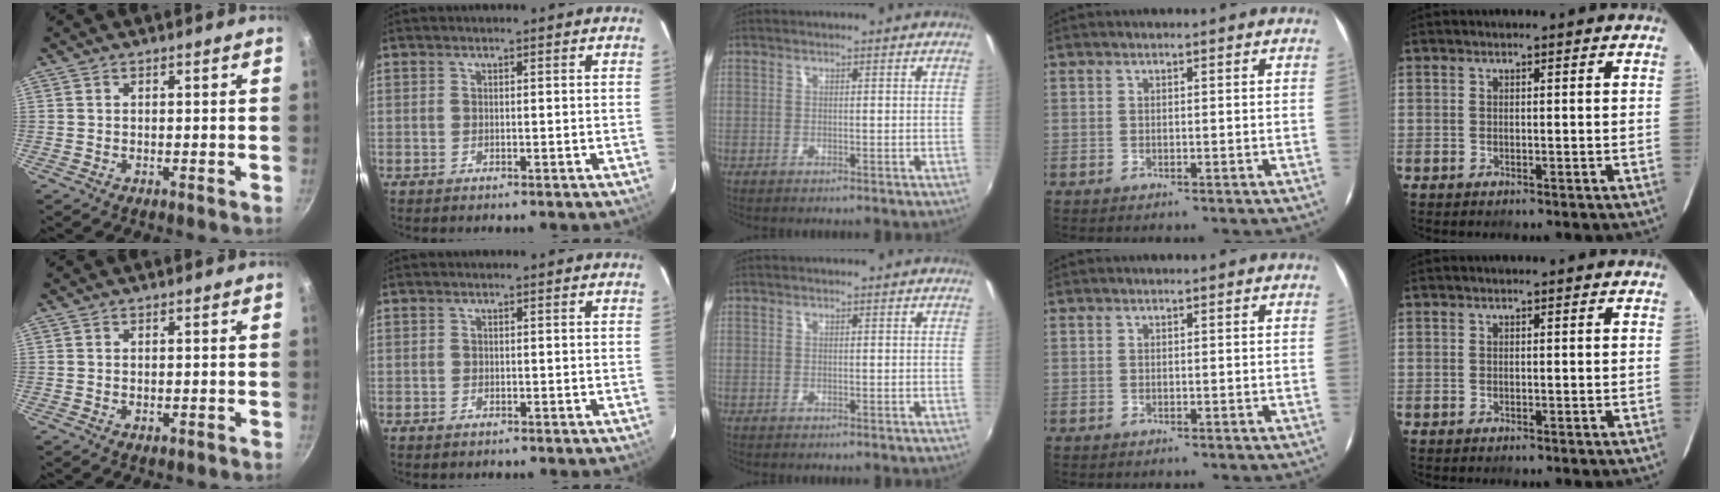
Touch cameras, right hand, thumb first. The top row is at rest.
{"thumb": {"total": 0.9, "force": [-0.2, 0.6, 0.7], "torque": [-0.011, 0.000, -0.003]}, "index": {"total": 0.8, "force": [-0.6, 0.5, 0.2], "torque": [-0.002, 0.001, -0.009]}}